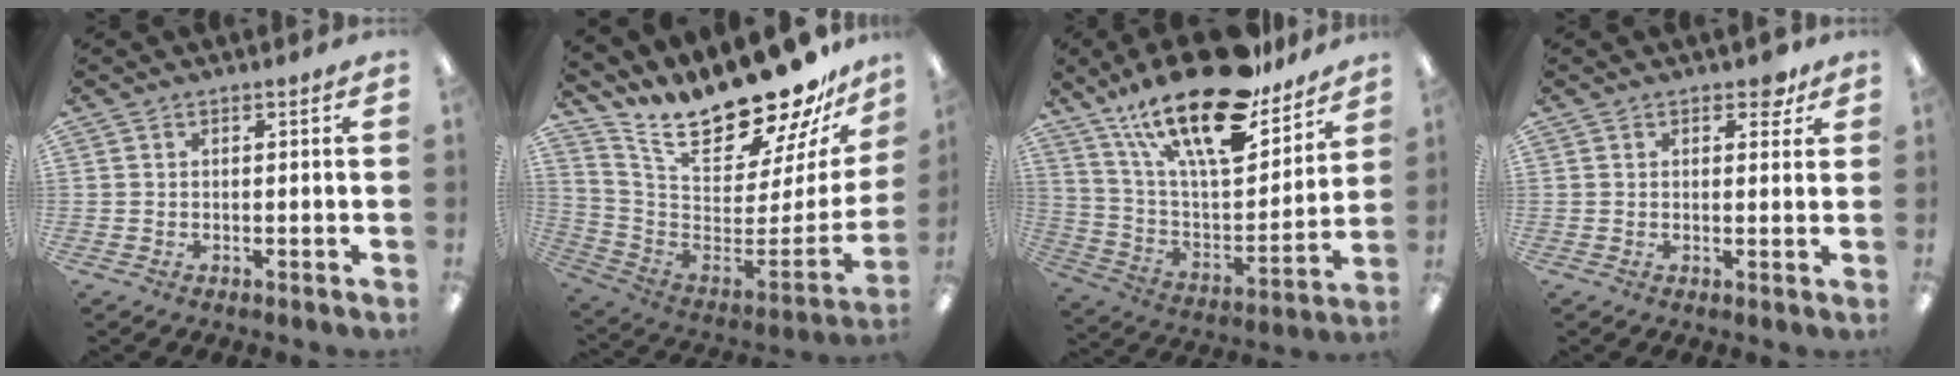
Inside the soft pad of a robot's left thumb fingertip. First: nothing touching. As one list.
[{"total": 22.5, "force": [18.3, 6.8, 11.3], "torque": [-0.172, -0.147, 0.309]}, {"total": 26.0, "force": [17.8, 9.5, 16.5], "torque": [-0.282, -0.106, 0.303]}, {"total": 3.4, "force": [2.1, 1.9, 1.9], "torque": [-0.017, -0.003, 0.031]}]